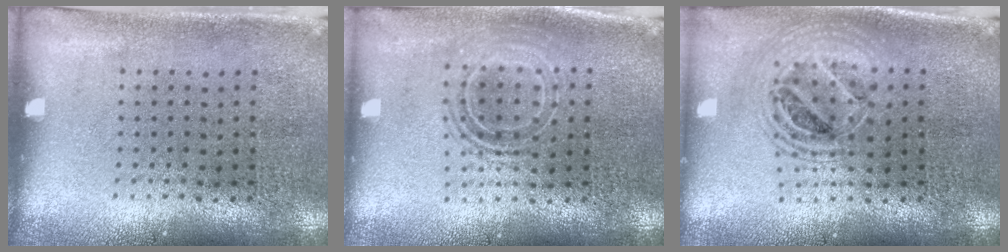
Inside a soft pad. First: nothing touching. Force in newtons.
{"total": 1.7, "press": 1.3, "slide": 1.1}
{"total": 1.9, "press": 1.6, "slide": 1.1}